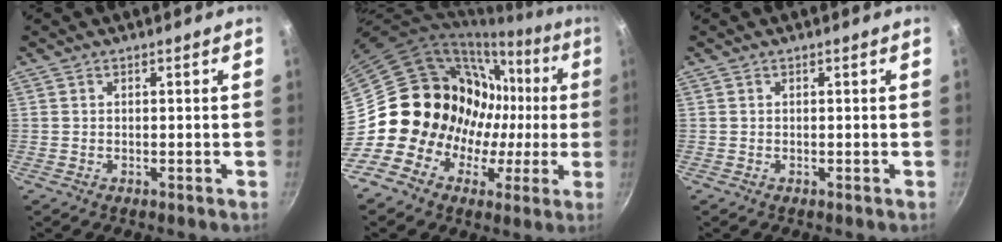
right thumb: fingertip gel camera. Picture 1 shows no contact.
{"total": 16.5, "force": [-1.0, 15.0, 6.7], "torque": [-0.056, 0.054, -0.020]}
{"total": 0.0}